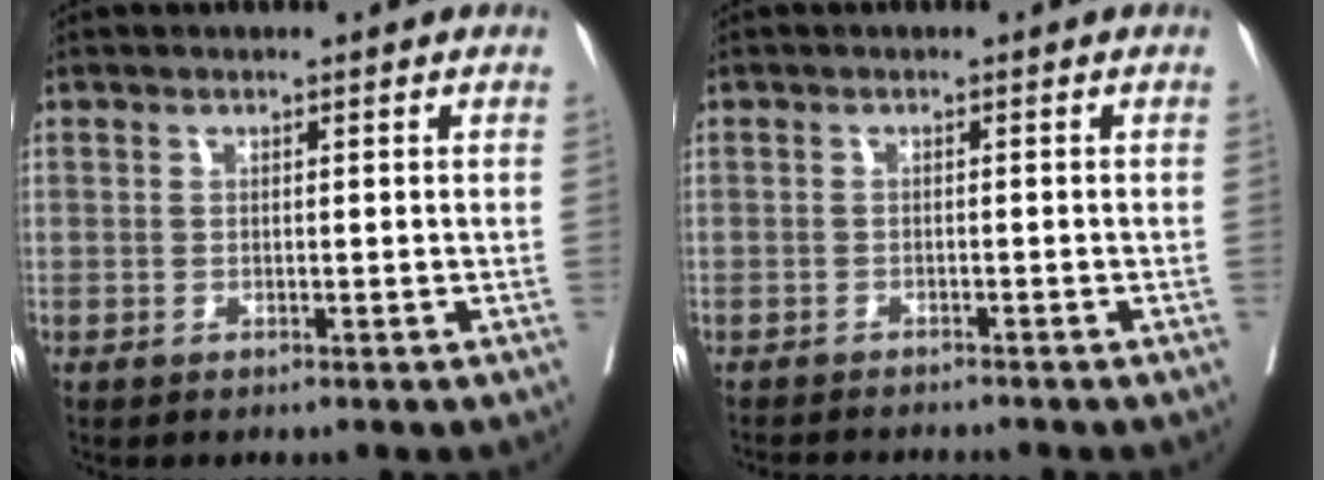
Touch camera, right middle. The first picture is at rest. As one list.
[{"total": 5.3, "force": [-5.1, 0.3, 1.5], "torque": [-0.012, -0.011, -0.076]}]